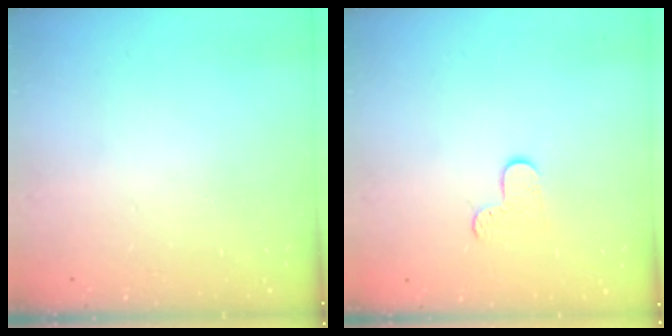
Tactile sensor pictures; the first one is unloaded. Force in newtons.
{"total": 6.4, "press": 6.4, "slide": 0.5}